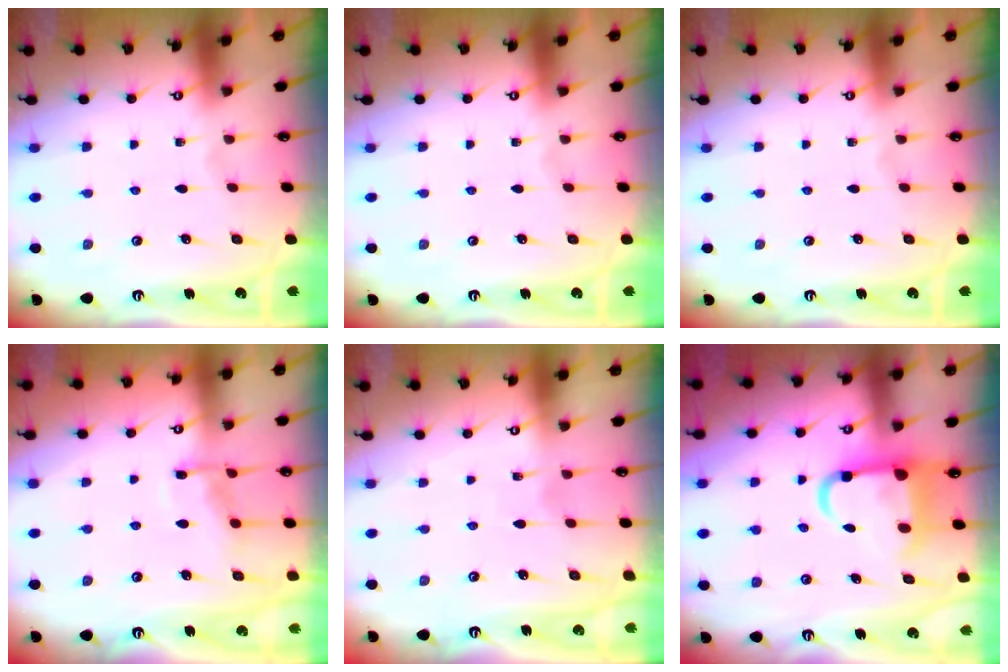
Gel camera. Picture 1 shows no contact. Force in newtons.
{"total": 0.0}
{"total": 0.0}
{"total": 9.1, "press": 9.0, "slide": 0.9}
{"total": 4.6, "press": 4.6, "slide": 0.5}
{"total": 9.9, "press": 9.7, "slide": 1.7}